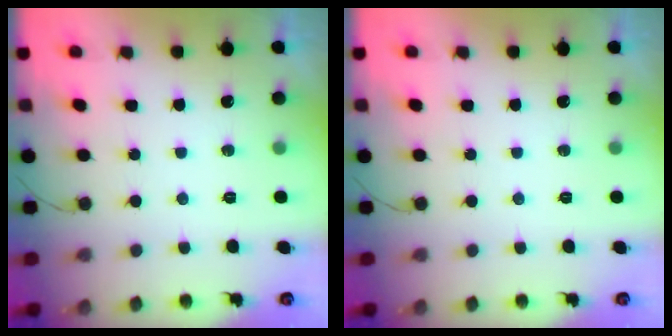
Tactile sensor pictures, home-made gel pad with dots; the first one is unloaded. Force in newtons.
{"total": 0.0}